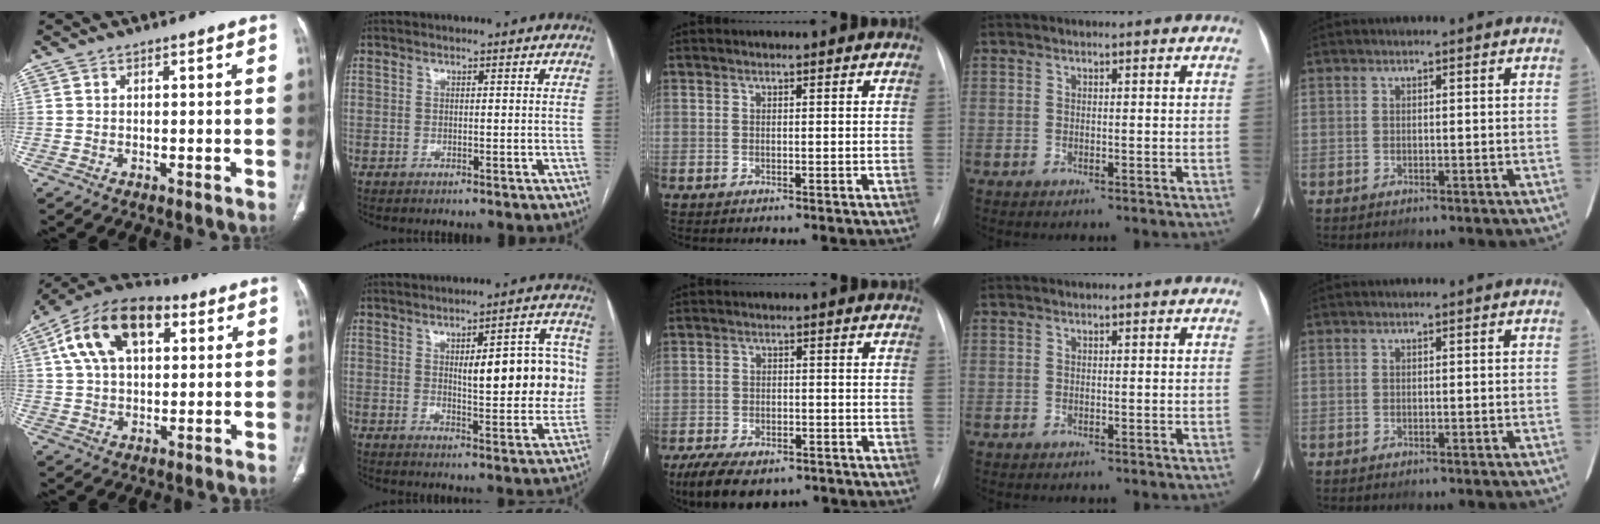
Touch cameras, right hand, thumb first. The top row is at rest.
{"thumb": {"total": 17.0, "force": [6.0, 9.8, 12.5], "torque": [-0.204, 0.016, 0.098]}, "index": {"total": 13.0, "force": [1.7, 4.0, 12.2], "torque": [-0.149, 0.019, 0.028]}, "middle": {"total": 10.7, "force": [-7.7, 5.0, 5.7], "torque": [-0.099, -0.006, -0.113]}}